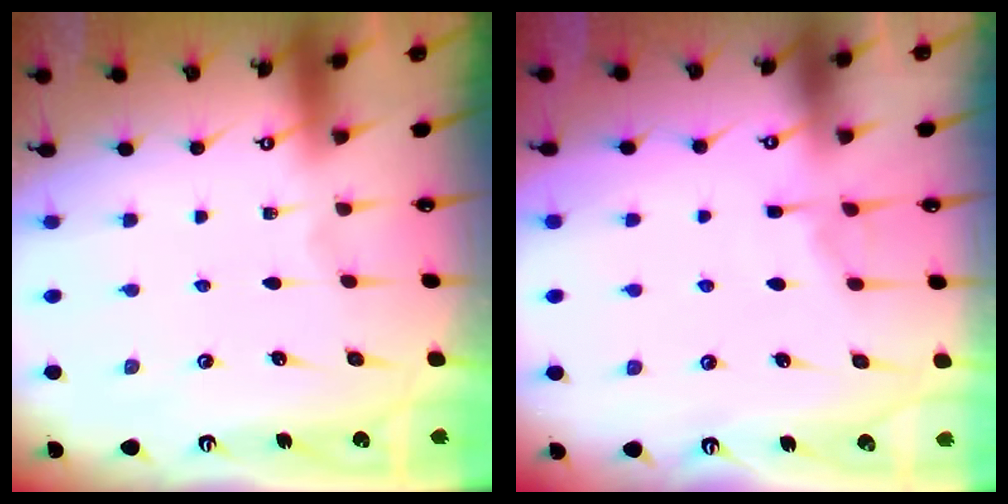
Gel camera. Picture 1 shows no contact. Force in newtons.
{"total": 4.4, "press": 4.4, "slide": 0.4}